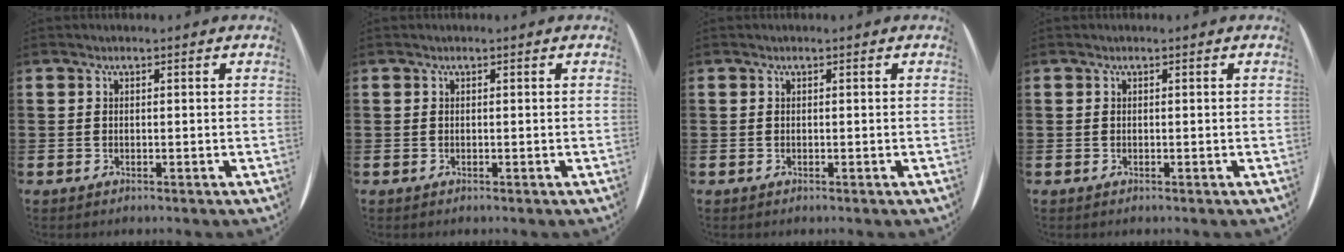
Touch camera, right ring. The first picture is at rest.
{"total": 0.0}
{"total": 0.0}
{"total": 0.0}